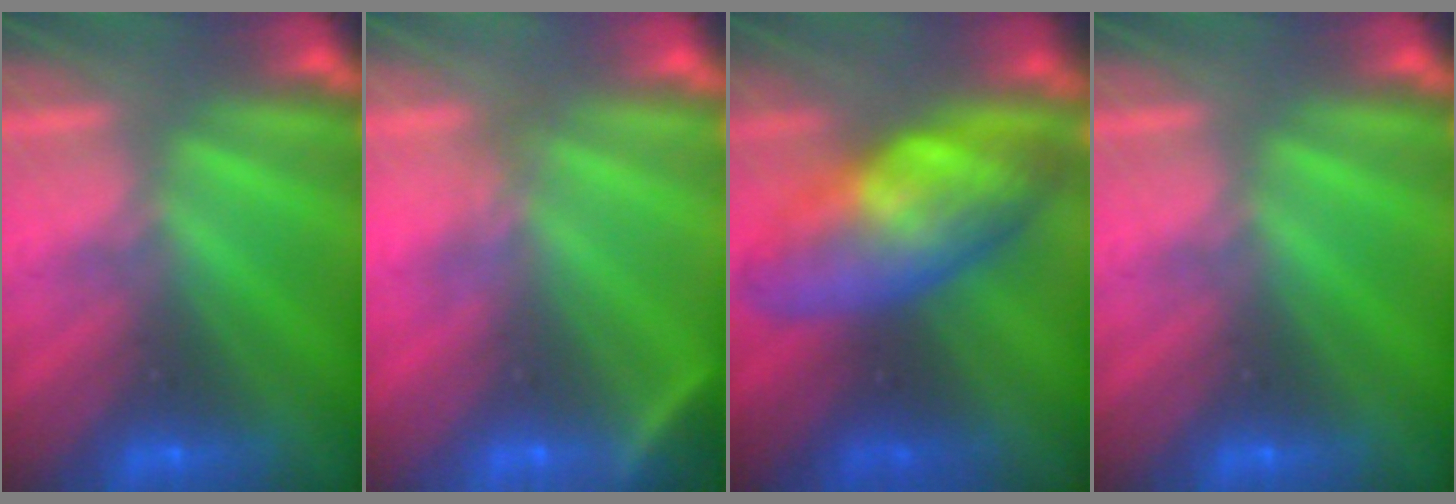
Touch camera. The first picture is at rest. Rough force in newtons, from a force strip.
{"total": 2.9}
{"total": 7.5}
{"total": 0.0}